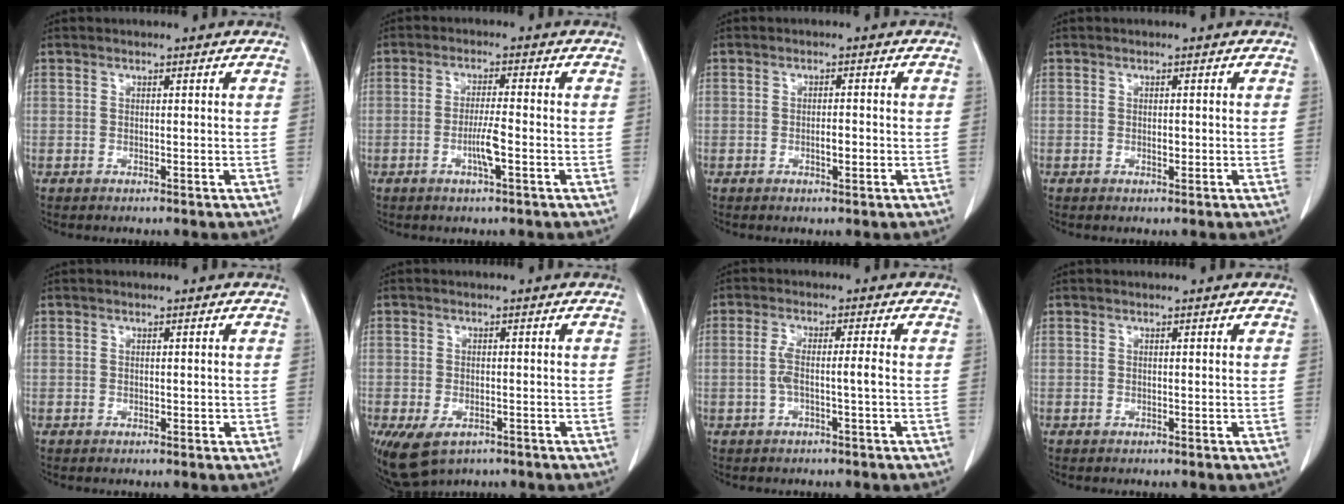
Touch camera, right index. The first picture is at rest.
{"total": 4.1, "force": [-1.3, 0.0, 3.8], "torque": [-0.074, -0.003, -0.022]}
{"total": 1.9, "force": [-0.4, 0.5, 1.8], "torque": [-0.031, 0.002, -0.003]}
{"total": 0.8, "force": [0.0, 0.4, 0.7], "torque": [-0.014, 0.001, 0.004]}
{"total": 0.7, "force": [0.0, 0.5, 0.5], "torque": [-0.006, 0.002, 0.003]}
{"total": 6.4, "force": [-3.7, 3.7, 3.7], "torque": [-0.071, -0.009, -0.051]}
{"total": 3.5, "force": [-0.6, 0.0, 3.4], "torque": [-0.071, 0.012, -0.007]}
{"total": 0.0}